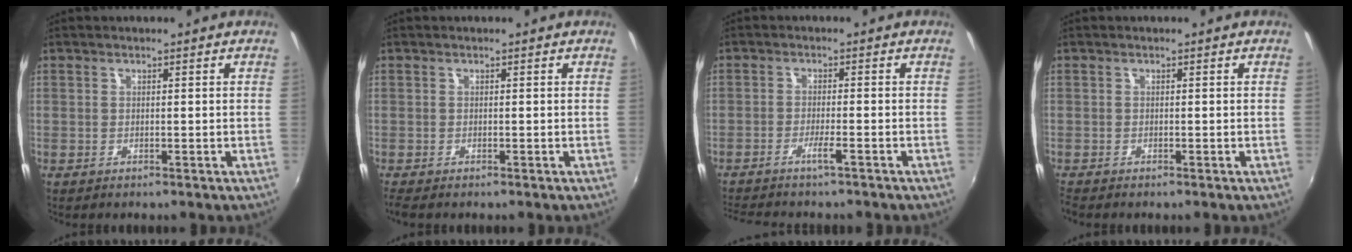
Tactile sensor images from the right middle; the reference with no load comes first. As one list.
[{"total": 0.9, "force": [-0.7, 0.2, 0.6], "torque": [-0.013, -0.005, -0.013]}, {"total": 5.1, "force": [-4.3, -0.3, 2.8], "torque": [-0.065, -0.004, -0.077]}, {"total": 0.7, "force": [-0.7, 0.1, 0.2], "torque": [-0.006, -0.005, -0.015]}]